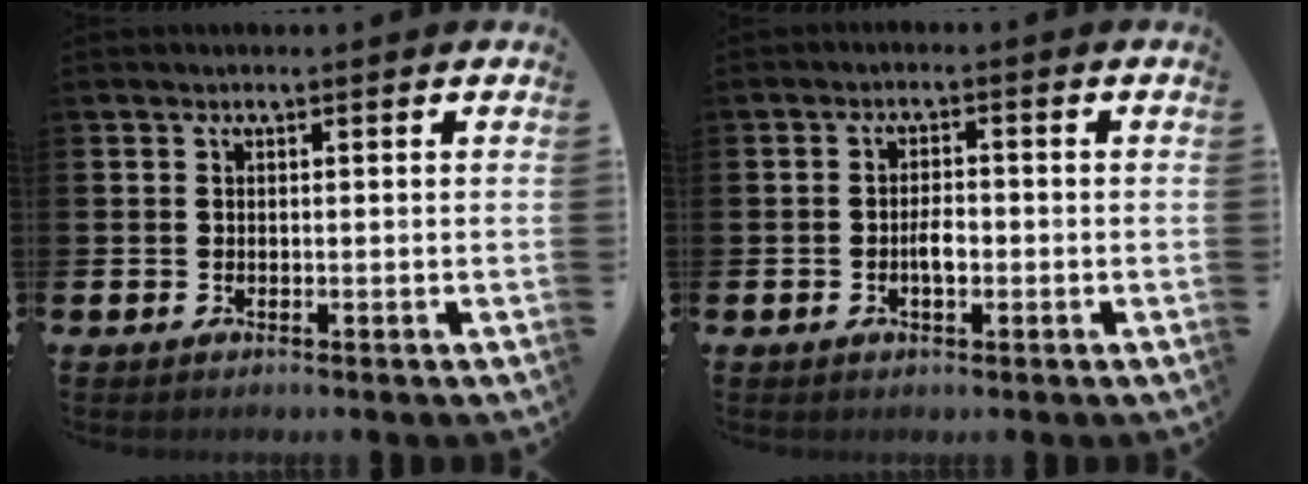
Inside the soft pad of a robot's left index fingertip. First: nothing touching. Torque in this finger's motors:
{"motor_torque": [0.04, 0.11, 0.03, 0.06]}